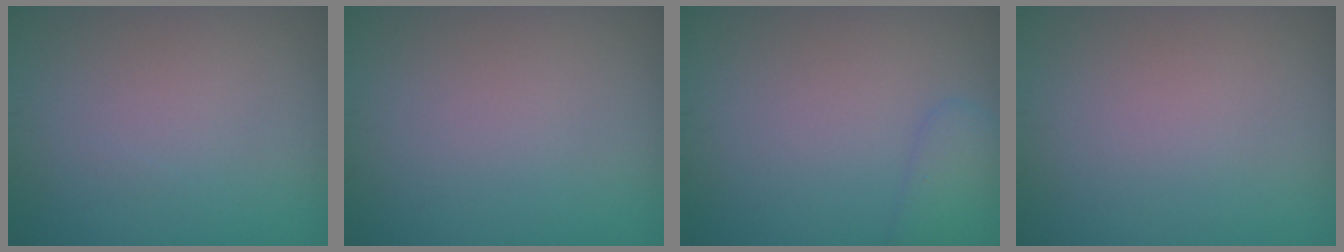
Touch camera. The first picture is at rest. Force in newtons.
{"total": 0.0}
{"total": 2.0, "press": 2.0, "slide": 0.1}
{"total": 0.0}